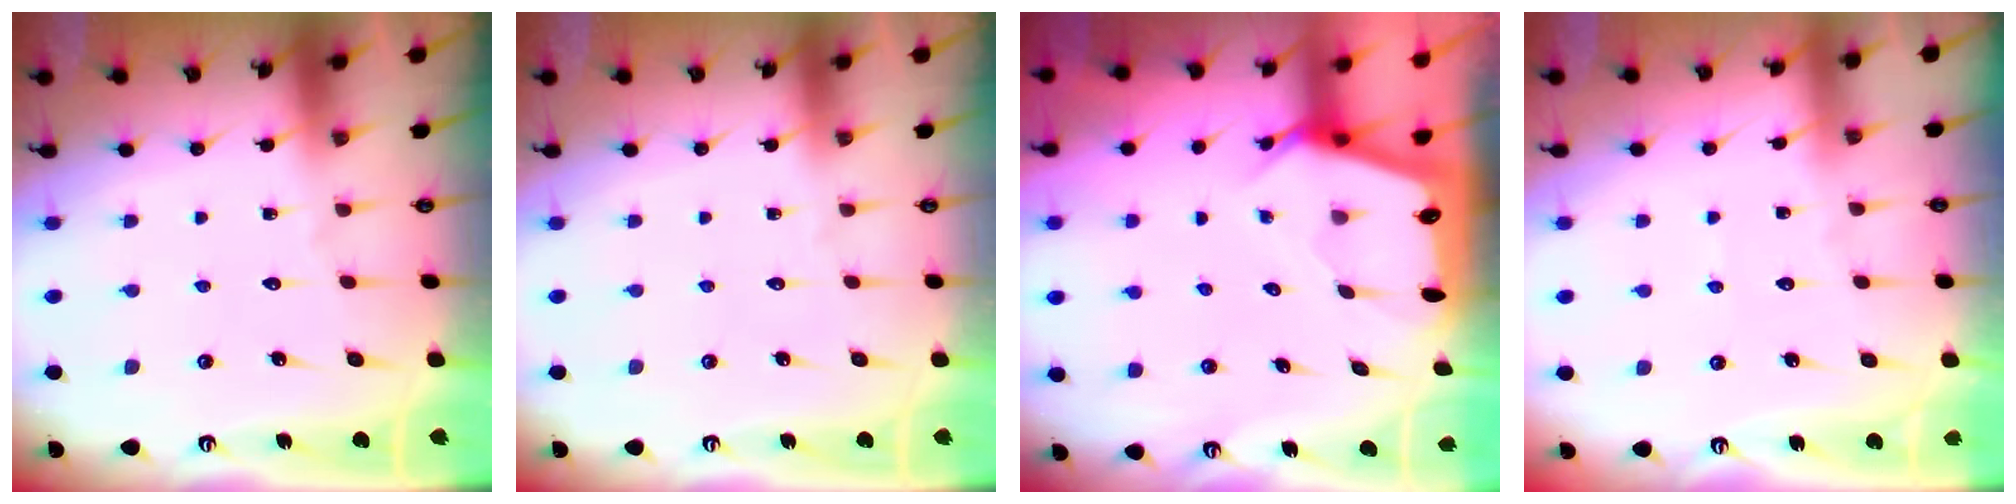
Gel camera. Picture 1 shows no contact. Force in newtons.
{"total": 0.0}
{"total": 2.7, "press": 2.7, "slide": 0.1}
{"total": 3.0, "press": 3.0, "slide": 0.2}